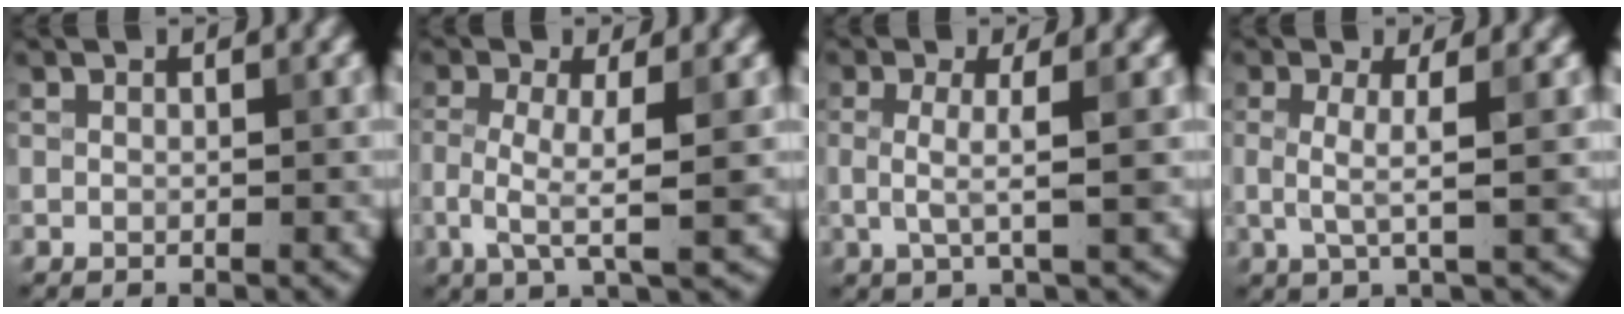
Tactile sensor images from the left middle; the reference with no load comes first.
{"total": 4.1, "force": [-0.7, 0.9, 4.0], "torque": [-0.090, -0.007, -0.014]}
{"total": 2.8, "force": [-0.1, 0.5, 2.8], "torque": [-0.057, -0.004, -0.004]}
{"total": 2.8, "force": [0.0, 0.5, 2.8], "torque": [-0.061, -0.004, -0.002]}